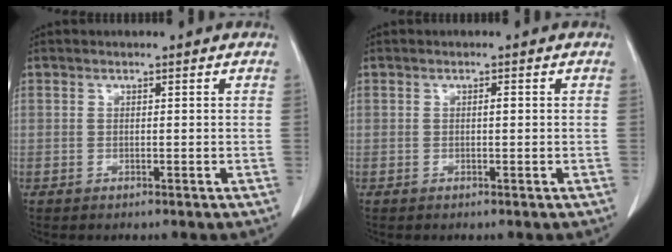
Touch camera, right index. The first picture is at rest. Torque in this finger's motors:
{"motor_torque": [0.26, 0.15, 0.01, 0.01]}